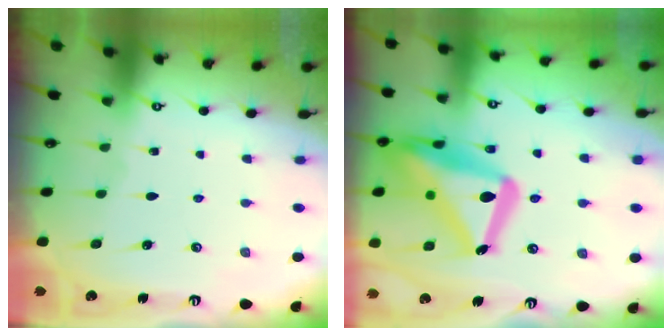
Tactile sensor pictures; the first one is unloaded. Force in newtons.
{"total": 24.9, "press": 24.8, "slide": 2.1}